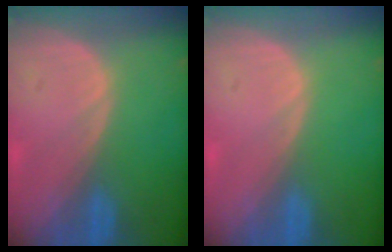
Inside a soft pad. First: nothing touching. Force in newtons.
{"total": 0.0}